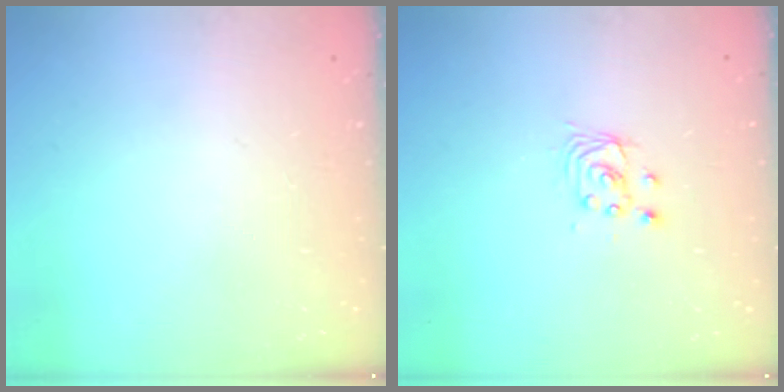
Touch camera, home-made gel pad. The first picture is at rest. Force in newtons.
{"total": 2.9, "press": 2.9, "slide": 0.0}